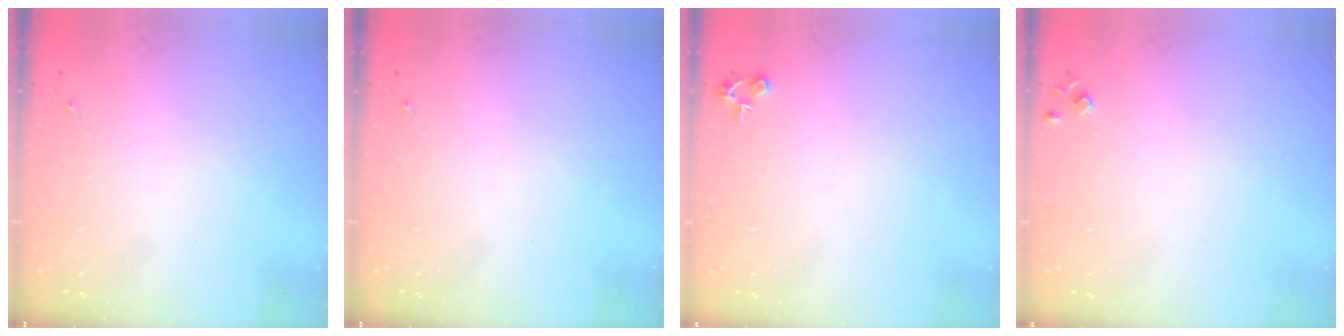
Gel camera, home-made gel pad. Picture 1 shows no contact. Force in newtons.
{"total": 0.0}
{"total": 4.7, "press": 4.7, "slide": 0.2}
{"total": 4.3, "press": 4.3, "slide": 0.7}